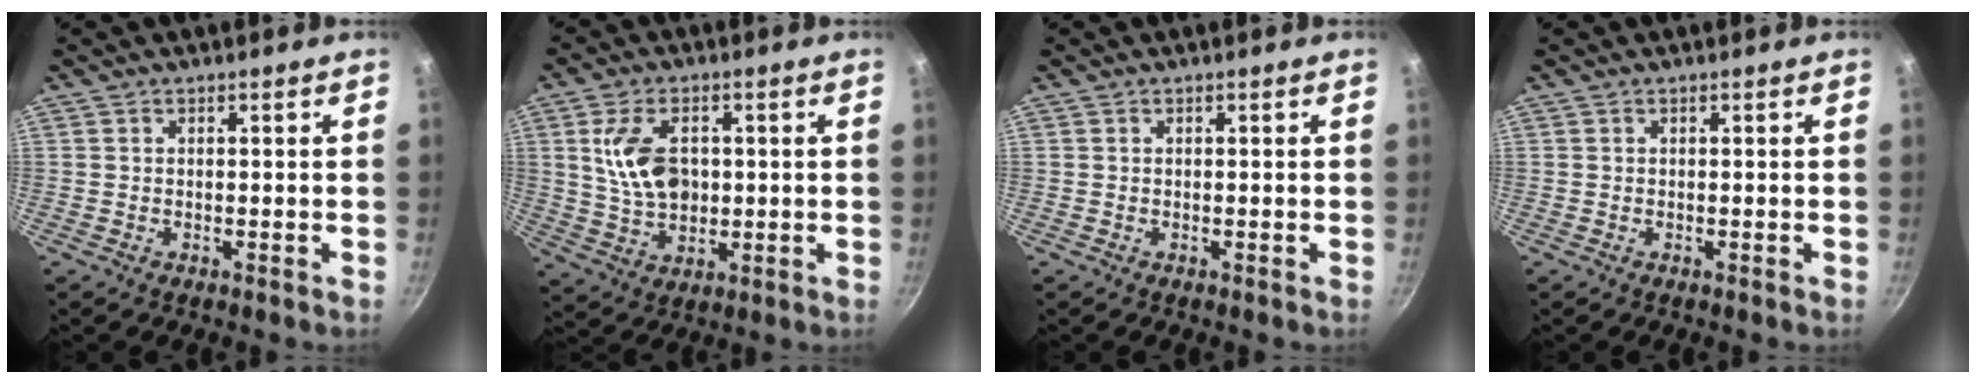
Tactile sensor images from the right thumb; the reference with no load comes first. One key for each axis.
{"total": 10.3, "fx": 1.8, "fy": 6.6, "fz": 7.7, "tx": -0.132, "ty": -0.004, "tz": 0.043}
{"total": 0.0}
{"total": 0.0}